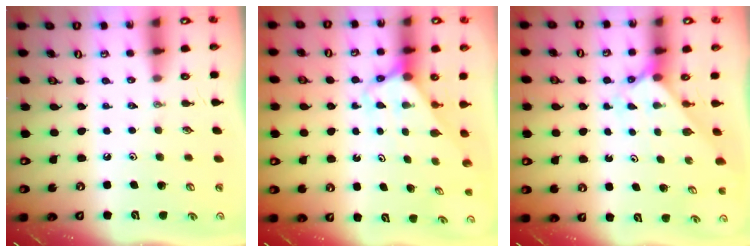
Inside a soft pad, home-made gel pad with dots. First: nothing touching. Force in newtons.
{"total": 2.9, "press": 2.9, "slide": 0.2}
{"total": 2.1, "press": 2.1, "slide": 0.2}